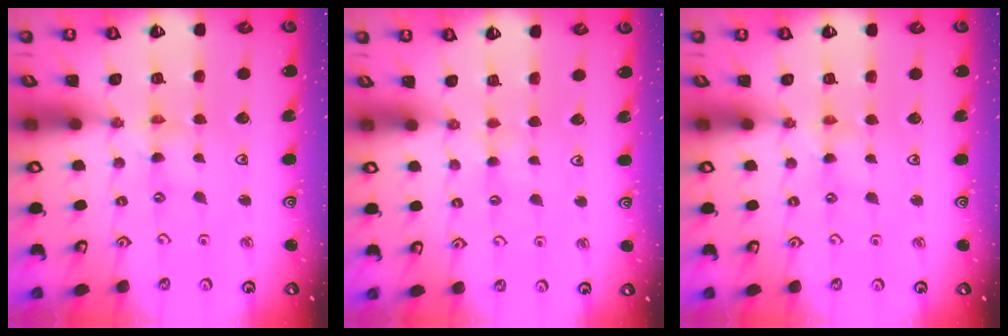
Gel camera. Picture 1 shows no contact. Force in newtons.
{"total": 2.4, "press": 2.4, "slide": 0.5}
{"total": 2.1, "press": 2.1, "slide": 0.4}